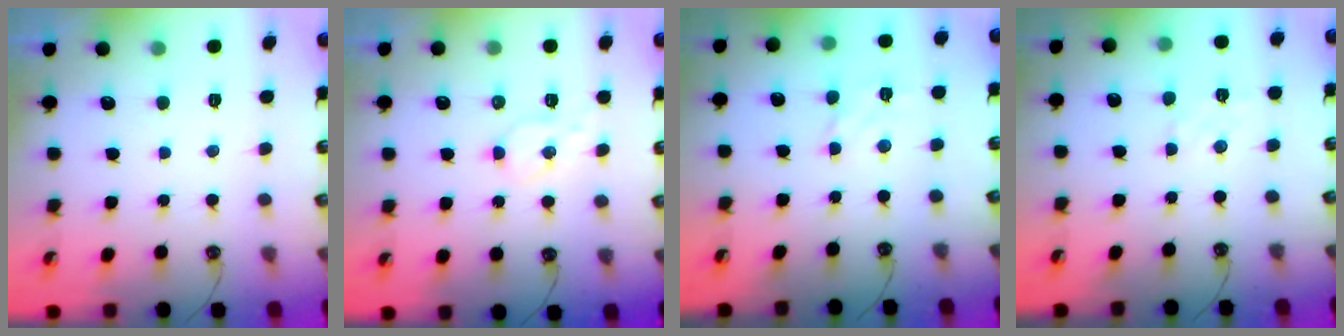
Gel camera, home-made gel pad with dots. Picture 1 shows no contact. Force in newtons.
{"total": 5.0, "press": 4.9, "slide": 0.4}
{"total": 2.4, "press": 2.4, "slide": 0.3}
{"total": 3.8, "press": 3.8, "slide": 0.5}